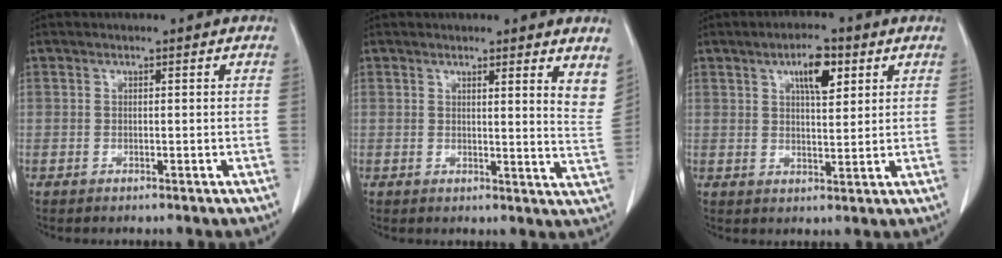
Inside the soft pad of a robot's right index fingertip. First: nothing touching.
{"total": 6.1, "force": [4.6, 0.2, 3.9], "torque": [-0.045, -0.027, 0.037]}
{"total": 6.0, "force": [2.8, 1.9, 4.9], "torque": [-0.082, 0.003, 0.045]}